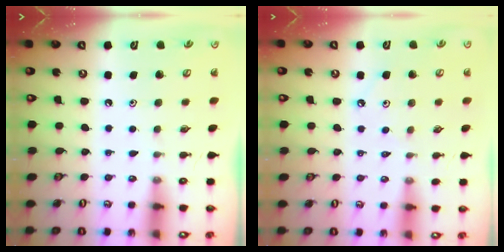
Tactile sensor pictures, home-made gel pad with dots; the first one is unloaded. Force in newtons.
{"total": 2.8, "press": 2.7, "slide": 0.5}